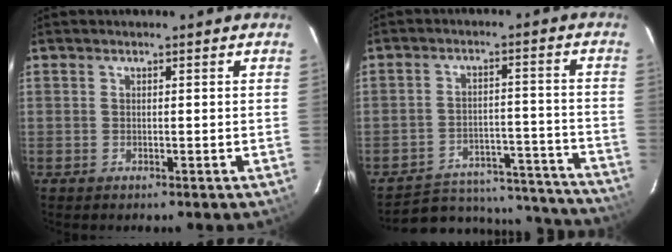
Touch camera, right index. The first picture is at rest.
{"total": 20.4, "force": [-18.1, 7.6, 5.4], "torque": [-0.099, 0.044, -0.211]}